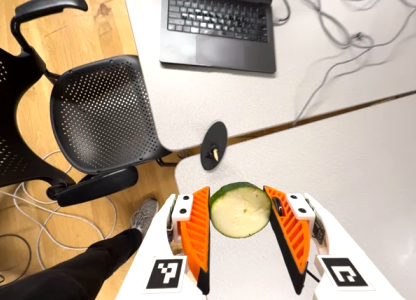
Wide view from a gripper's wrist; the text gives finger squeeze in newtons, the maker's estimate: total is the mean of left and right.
{"total": 8.1, "left": 7.6, "right": 8.6}